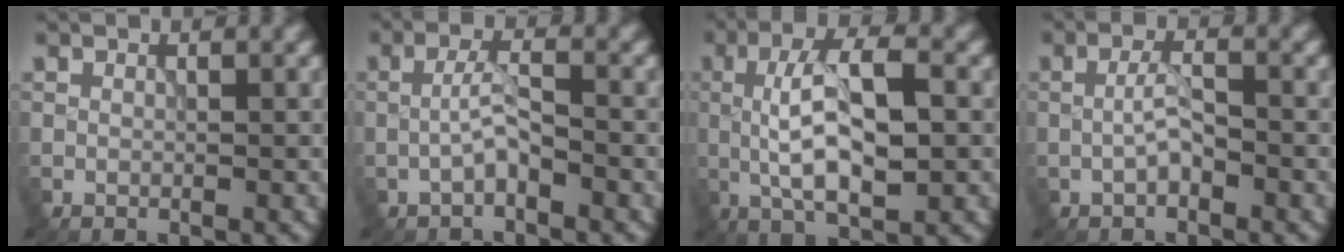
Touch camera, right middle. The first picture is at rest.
{"total": 2.2, "force": [-0.8, 0.6, 2.0], "torque": [-0.040, 0.008, -0.022]}
{"total": 8.1, "force": [0.0, 2.7, 7.6], "torque": [-0.133, 0.011, -0.007]}
{"total": 2.1, "force": [-0.6, 0.8, 1.9], "torque": [-0.041, 0.004, -0.015]}